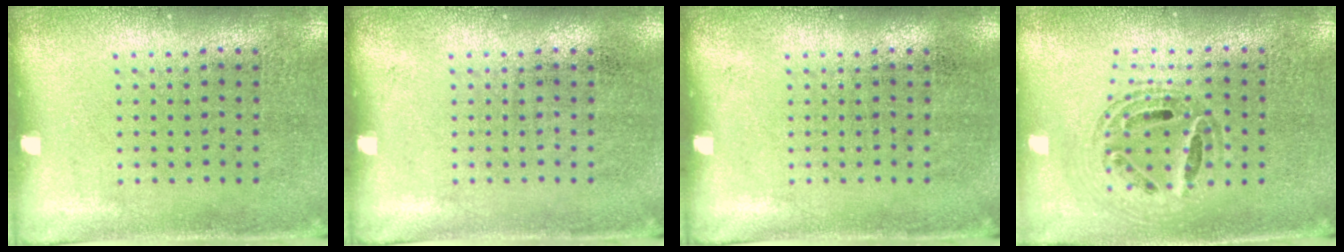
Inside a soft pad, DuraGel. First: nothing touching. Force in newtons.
{"total": 0.0}
{"total": 0.0}
{"total": 0.8, "press": 0.8, "slide": 0.1}